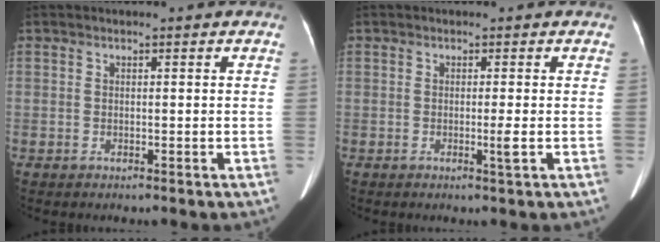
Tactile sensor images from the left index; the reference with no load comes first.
{"total": 1.4, "force": [-0.3, -0.4, 1.3], "torque": [-0.025, -0.005, -0.005]}